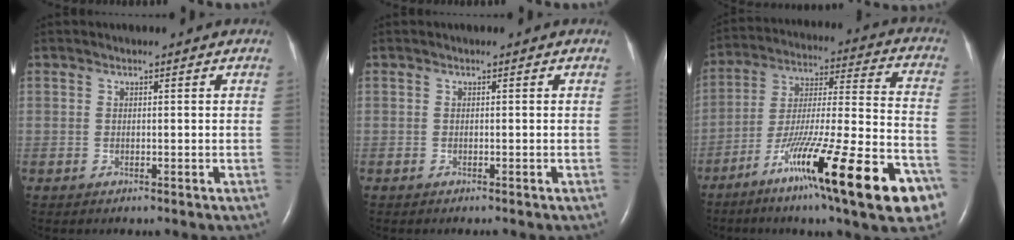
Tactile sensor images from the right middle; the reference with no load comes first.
{"total": 0.0}
{"total": 26.0, "force": [-14.0, 2.3, 21.8], "torque": [-0.290, -0.030, -0.228]}